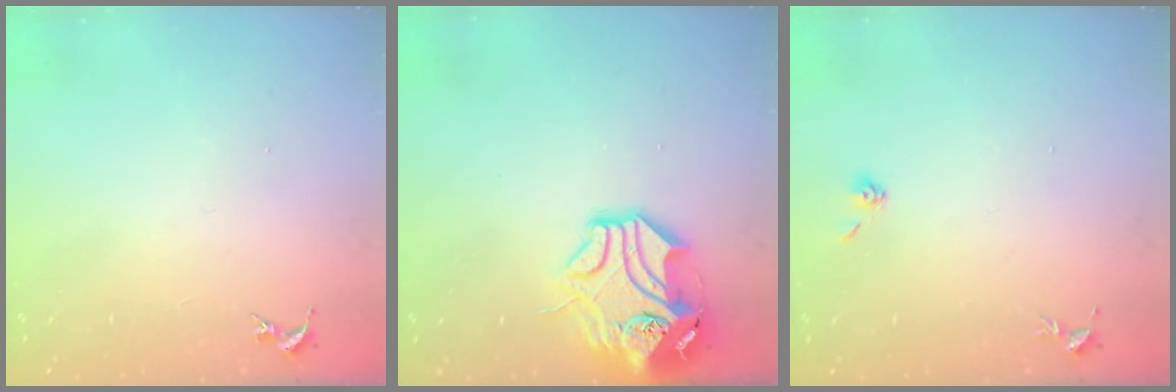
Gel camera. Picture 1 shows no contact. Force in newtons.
{"total": 14.5, "press": 14.3, "slide": 1.9}
{"total": 3.7, "press": 3.5, "slide": 1.4}